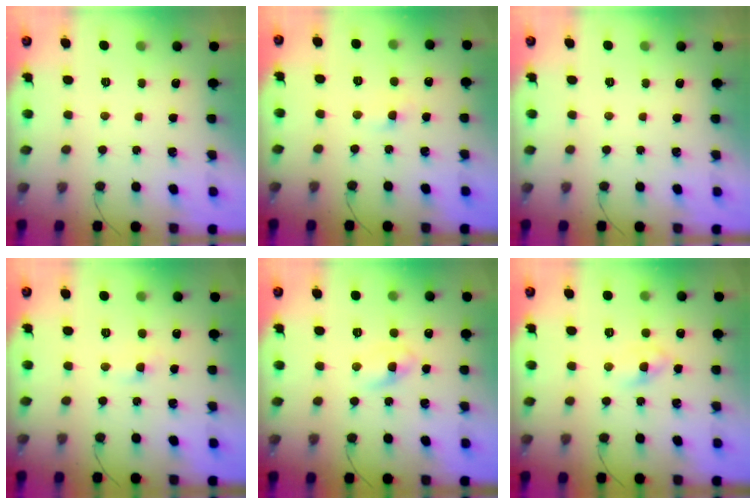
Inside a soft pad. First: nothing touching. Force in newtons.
{"total": 1.8, "press": 1.6, "slide": 0.8}
{"total": 0.0}
{"total": 1.8, "press": 1.6, "slide": 0.8}
{"total": 2.7, "press": 2.4, "slide": 1.4}
{"total": 2.7, "press": 2.5, "slide": 1.1}